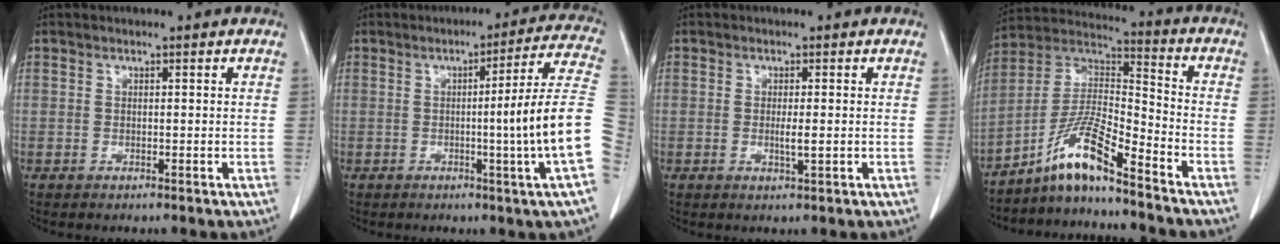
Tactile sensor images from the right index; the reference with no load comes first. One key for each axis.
{"total": 13.3, "fx": -2.0, "fy": -2.9, "fz": 12.8, "tx": -0.155, "ty": -0.006, "tz": -0.032}
{"total": 1.9, "fx": -0.1, "fy": 0.2, "fz": 1.9, "tx": -0.033, "ty": -0.004, "tz": -0.001}
{"total": 10.1, "fx": -7.6, "fy": 0.2, "fz": 6.6, "tx": -0.134, "ty": 0.010, "tz": -0.147}